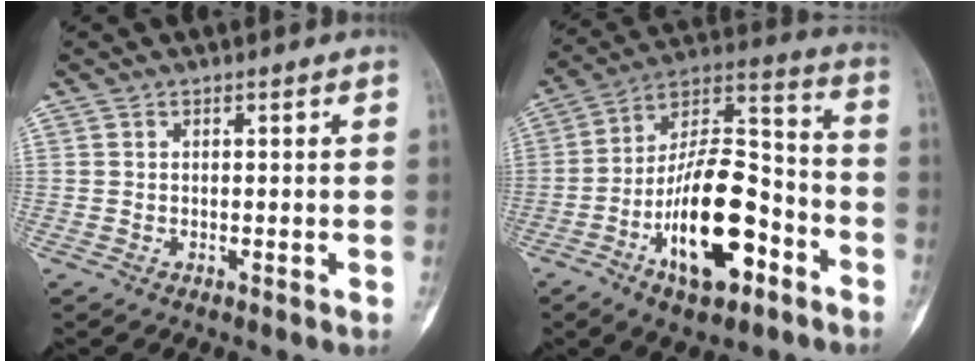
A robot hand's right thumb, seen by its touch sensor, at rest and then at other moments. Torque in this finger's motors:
{"motor_torque": [0.43, 0.62, 1.76, -1.01, 0.17]}